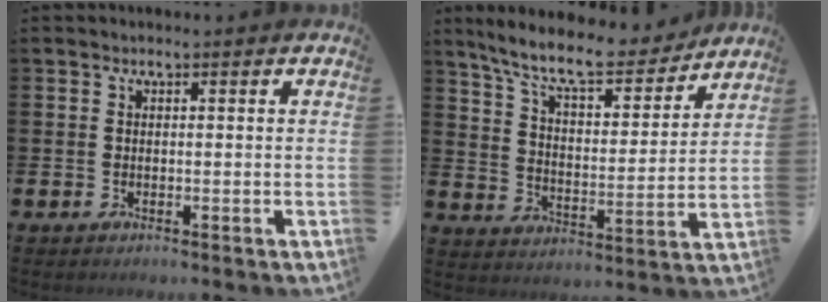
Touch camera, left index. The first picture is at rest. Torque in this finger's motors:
{"motor_torque": [1.10, -1.04, 0.40, 0.21]}